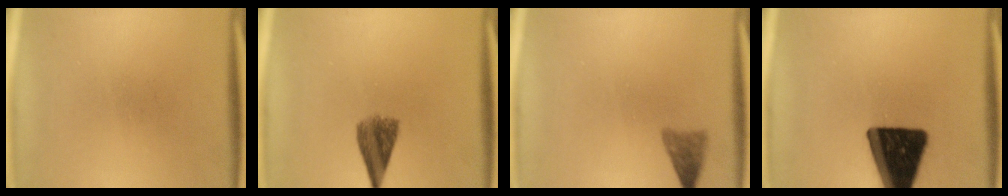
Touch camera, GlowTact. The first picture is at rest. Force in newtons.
{"total": 5.3}
{"total": 2.4}
{"total": 18.7}